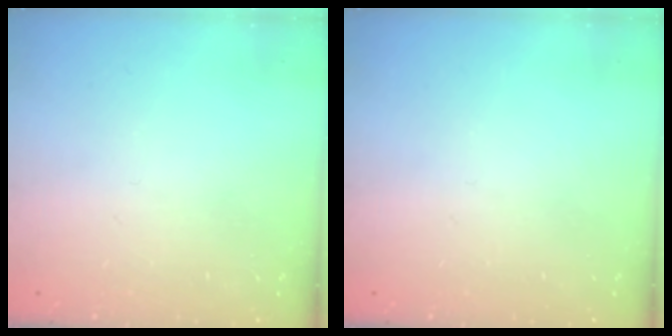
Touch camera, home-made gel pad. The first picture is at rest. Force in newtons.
{"total": 0.0}